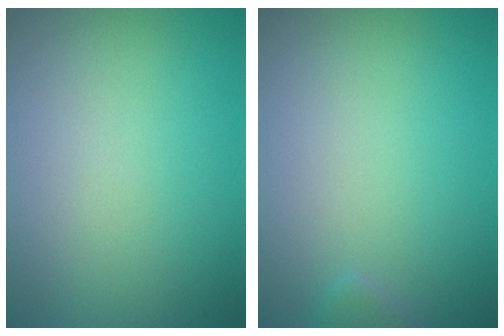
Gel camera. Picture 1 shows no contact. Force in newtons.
{"total": 0.7, "press": 0.7, "slide": 0.0}